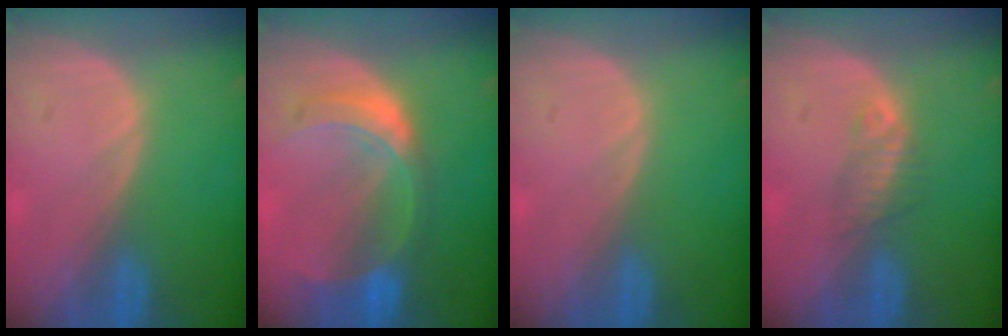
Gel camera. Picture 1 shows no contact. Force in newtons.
{"total": 7.7, "press": 6.8, "slide": 3.7}
{"total": 0.0}
{"total": 2.3, "press": 2.1, "slide": 0.8}